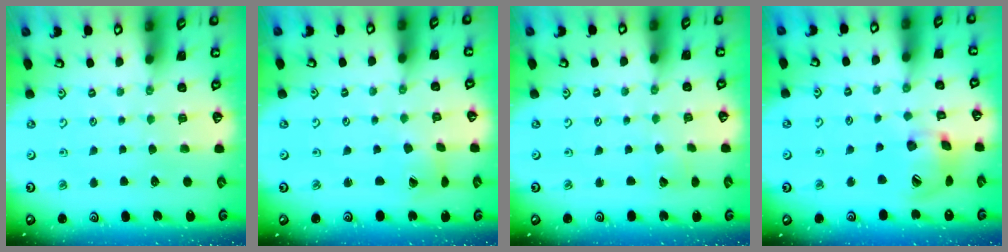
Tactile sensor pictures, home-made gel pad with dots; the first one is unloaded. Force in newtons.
{"total": 1.6, "press": 1.6, "slide": 0.3}
{"total": 2.1, "press": 2.1, "slide": 0.2}
{"total": 16.3, "press": 16.1, "slide": 2.4}